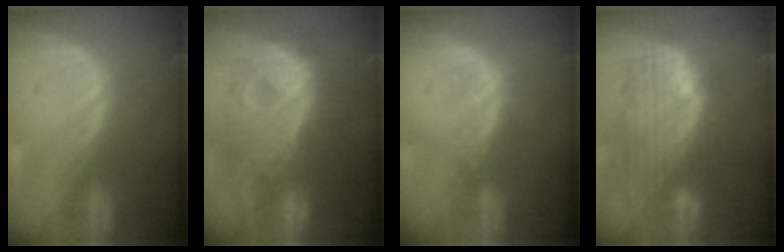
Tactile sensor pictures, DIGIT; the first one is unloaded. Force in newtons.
{"total": 12.7, "press": 12.6, "slide": 1.2}
{"total": 1.9, "press": 1.9, "slide": 0.3}
{"total": 10.6, "press": 9.2, "slide": 5.4}